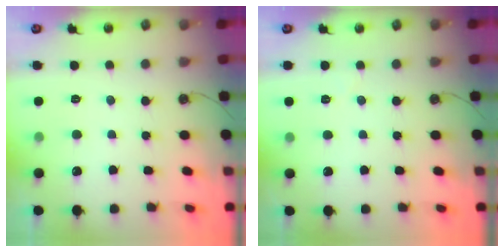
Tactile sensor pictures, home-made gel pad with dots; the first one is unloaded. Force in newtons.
{"total": 3.0, "press": 2.6, "slide": 1.4}